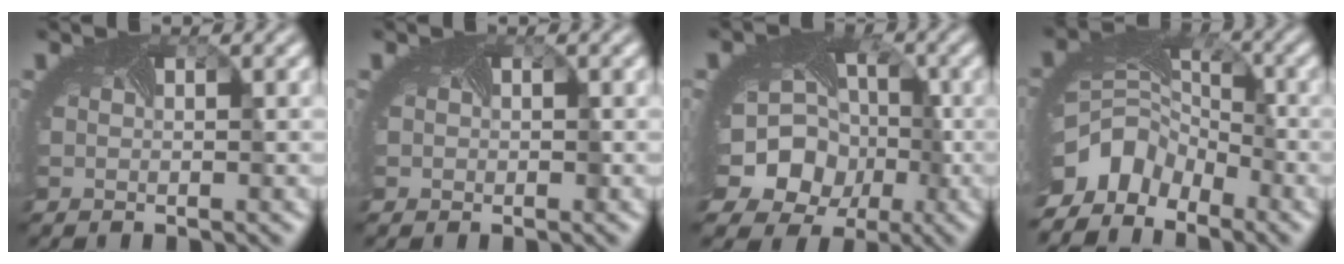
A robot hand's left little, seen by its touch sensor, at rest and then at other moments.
{"total": 0.9, "force": [0.0, 0.9, 0.3], "torque": [0.005, -0.002, 0.000]}
{"total": 13.1, "force": [-3.7, 10.9, 6.2], "torque": [-0.113, -0.031, -0.067]}
{"total": 8.5, "force": [-5.4, 5.6, 3.5], "torque": [-0.081, -0.017, -0.089]}